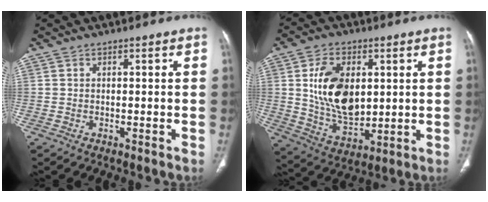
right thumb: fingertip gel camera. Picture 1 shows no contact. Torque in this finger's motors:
{"motor_torque": [0.74, 3.44, 1.31, 0.06, 0.39]}